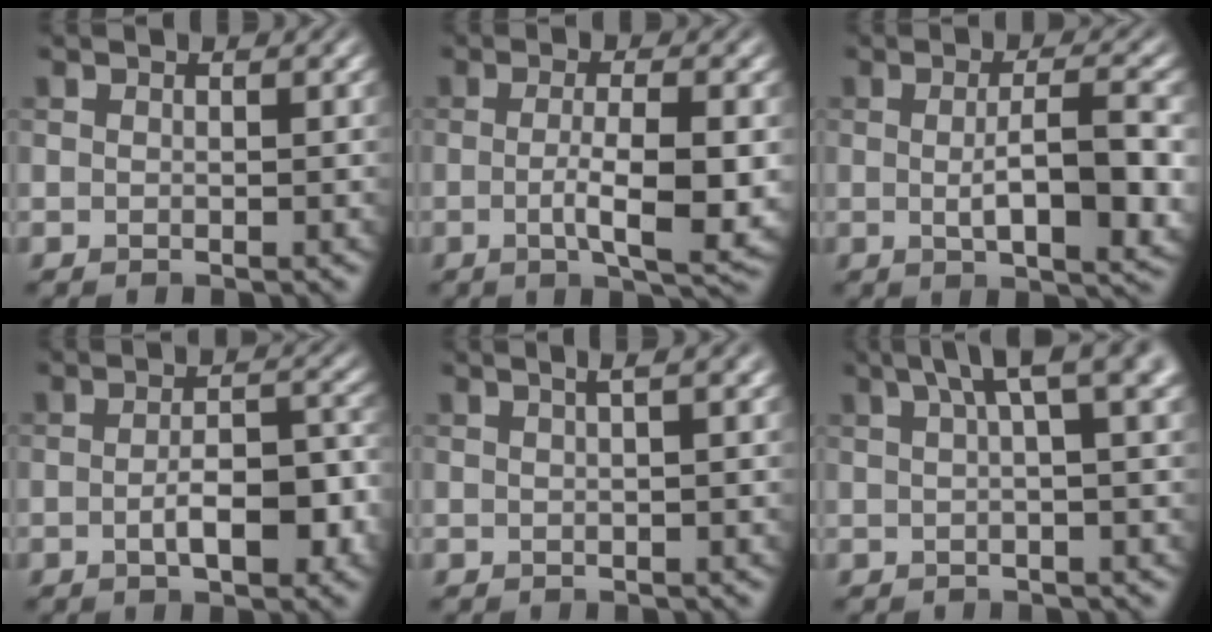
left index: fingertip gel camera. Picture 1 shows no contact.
{"total": 6.1, "force": [-0.8, 1.5, 5.9], "torque": [-0.096, -0.008, -0.009]}
{"total": 7.1, "force": [-0.5, 2.0, 6.8], "torque": [-0.106, -0.010, -0.003]}
{"total": 5.2, "force": [-1.4, 2.1, 4.5], "torque": [-0.077, -0.001, -0.021]}
{"total": 2.4, "force": [1.1, 0.7, 2.0], "torque": [-0.024, 0.007, 0.006]}
{"total": 6.1, "force": [2.8, 1.5, 5.3], "torque": [-0.057, 0.023, 0.038]}